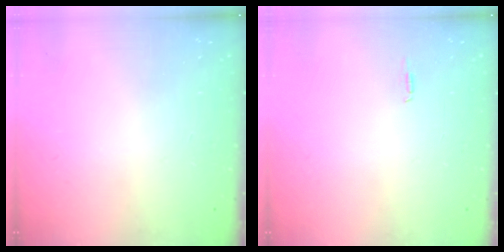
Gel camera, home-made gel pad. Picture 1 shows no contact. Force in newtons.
{"total": 4.8, "press": 2.5, "slide": 4.1}